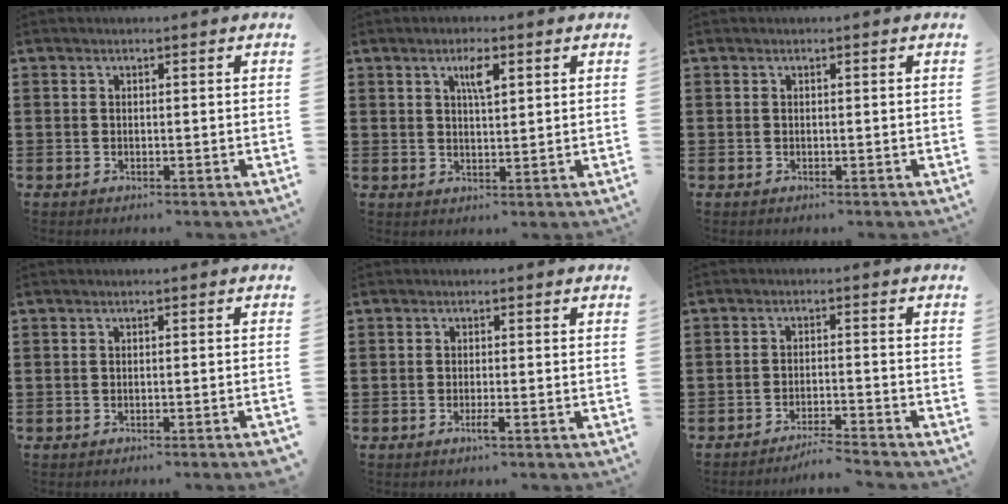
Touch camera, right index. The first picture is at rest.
{"total": 3.8, "force": [1.8, 1.0, 3.2], "torque": [-0.053, 0.002, 0.024]}
{"total": 0.0}
{"total": 1.0, "force": [-0.8, -0.2, 0.6], "torque": [-0.011, -0.002, -0.015]}
{"total": 1.4, "force": [-0.8, 0.0, 1.2], "torque": [-0.027, -0.005, -0.017]}
{"total": 3.4, "force": [-3.3, -0.6, 0.7], "torque": [-0.015, -0.007, -0.067]}